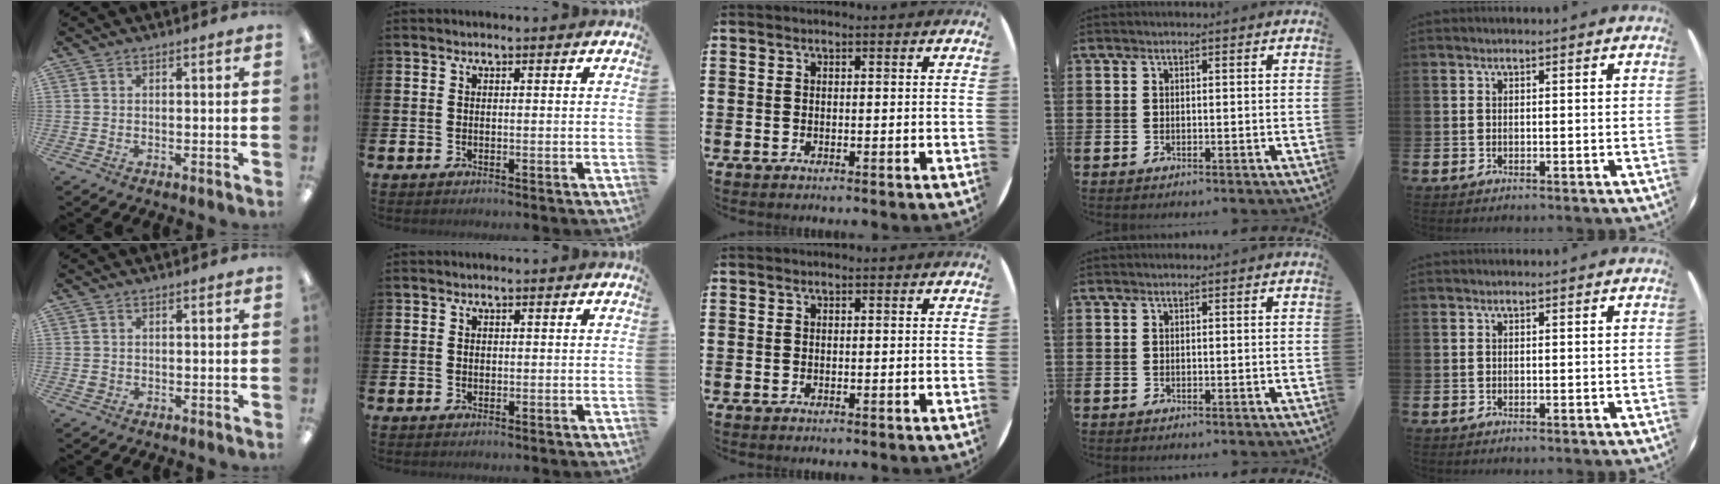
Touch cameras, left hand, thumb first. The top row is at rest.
{"thumb": {"total": 1.0, "force": [0.2, 0.9, 0.5], "torque": [-0.010, 0.007, 0.001]}, "index": {"total": 0.6, "force": [0.1, 0.5, 0.3], "torque": [-0.006, 0.004, 0.001]}}